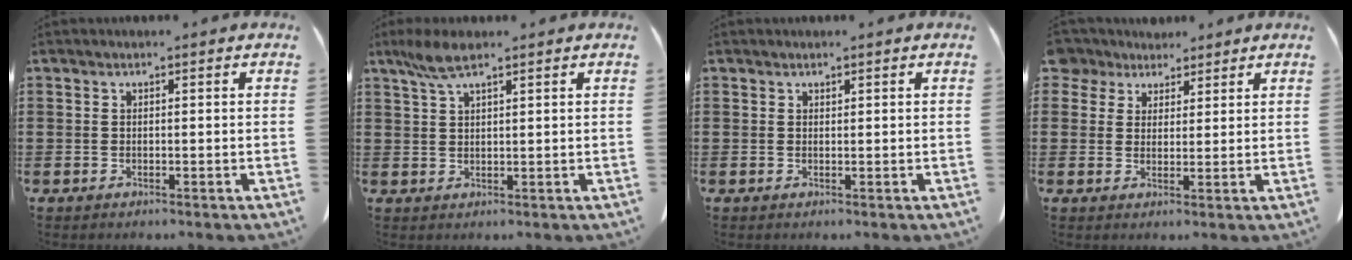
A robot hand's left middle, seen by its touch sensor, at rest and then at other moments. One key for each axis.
{"total": 4.6, "fx": 2.8, "fy": 1.1, "fz": 3.5, "tx": -0.083, "ty": 0.001, "tz": 0.049}
{"total": 0.5, "fx": 0.5, "fy": 0.2, "fz": 0.0, "tx": -0.002, "ty": 0.000, "tz": 0.010}
{"total": 4.3, "fx": 3.4, "fy": 2.5, "fz": 0.6, "tx": -0.023, "ty": 0.001, "tz": 0.063}